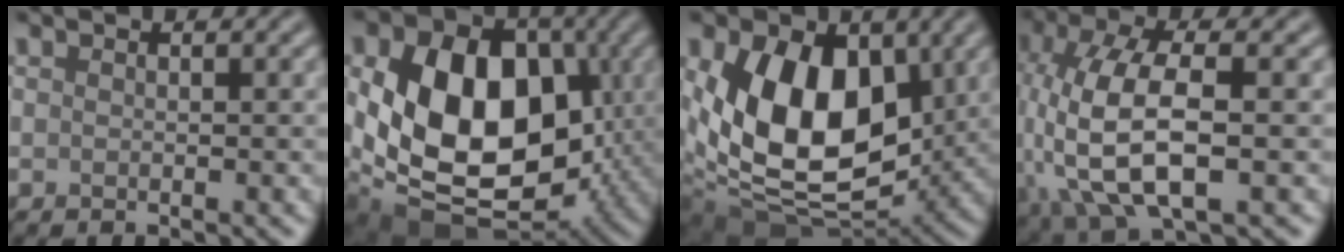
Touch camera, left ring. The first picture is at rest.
{"total": 14.1, "force": [0.0, 9.9, 10.0], "torque": [-0.172, -0.014, -0.004]}
{"total": 12.0, "force": [1.8, 7.7, 9.1], "torque": [-0.161, -0.016, 0.034]}
{"total": 11.0, "force": [-1.4, 4.9, 9.8], "torque": [-0.218, 0.000, -0.032]}